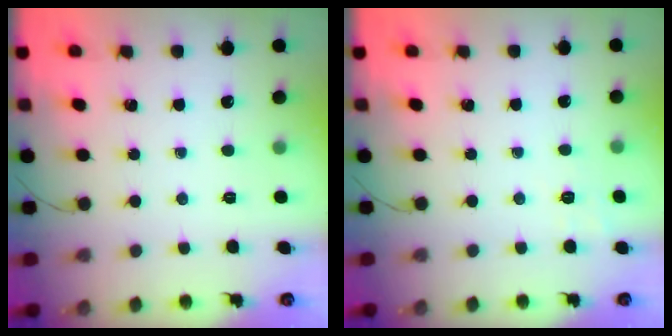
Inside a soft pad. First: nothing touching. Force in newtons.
{"total": 1.8, "press": 0.5, "slide": 1.7}